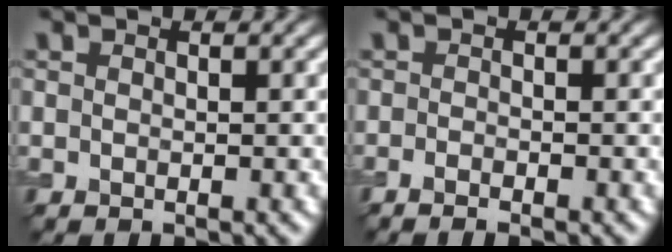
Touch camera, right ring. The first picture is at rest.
{"total": 1.1, "force": [-0.7, 0.3, 0.9], "torque": [-0.015, -0.002, -0.015]}